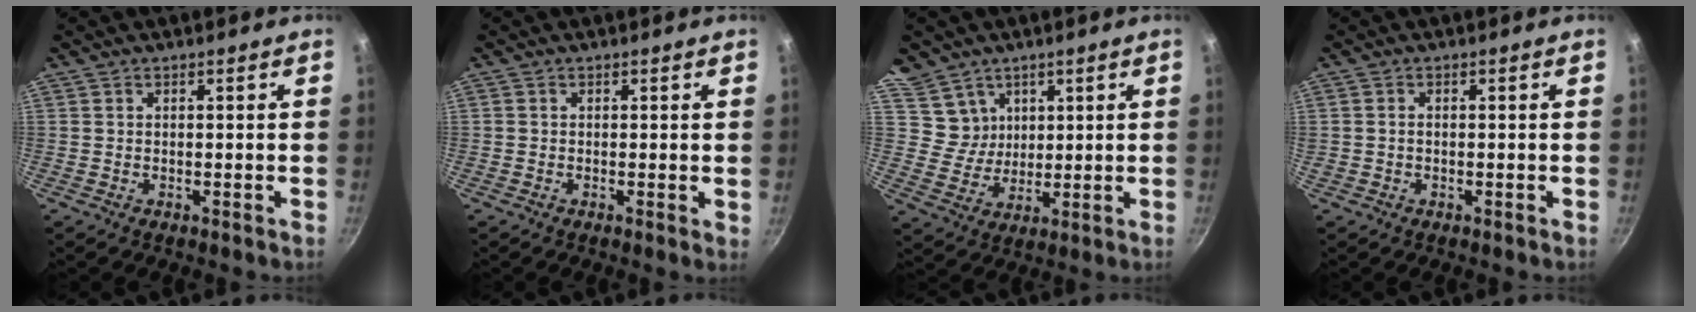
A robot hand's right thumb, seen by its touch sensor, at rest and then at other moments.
{"total": 0.8, "force": [0.0, 0.2, 0.8], "torque": [-0.009, -0.002, -0.003]}
{"total": 7.8, "force": [4.2, 6.4, 1.9], "torque": [-0.011, -0.028, 0.083]}
{"total": 0.6, "force": [-0.1, 0.5, 0.3], "torque": [-0.007, 0.004, 0.000]}